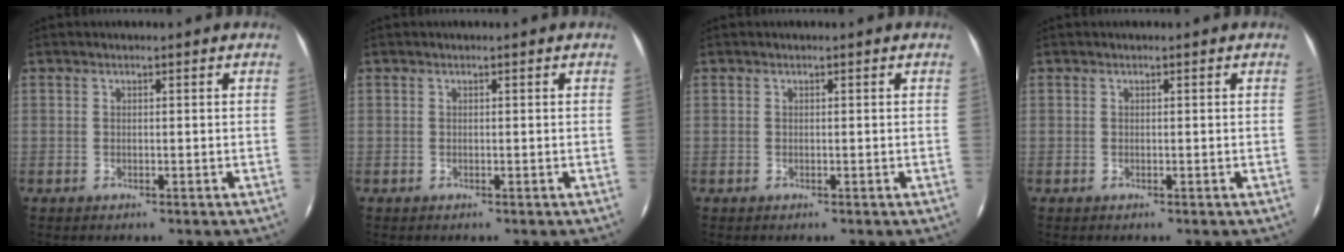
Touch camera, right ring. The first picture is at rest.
{"total": 0.0}
{"total": 0.0}
{"total": 0.0}